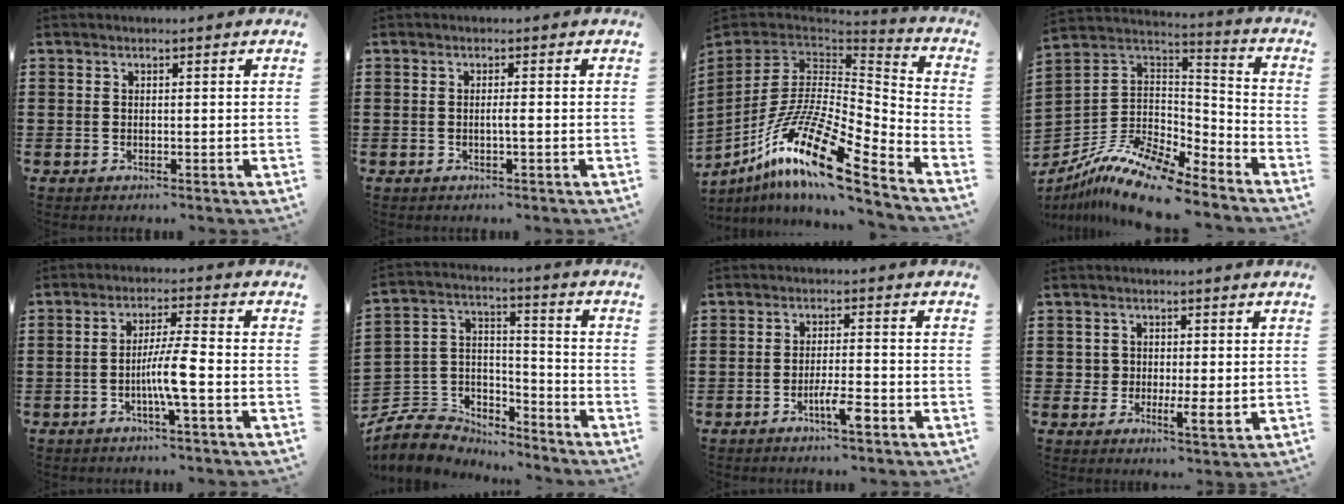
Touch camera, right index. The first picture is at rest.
{"total": 1.2, "force": [-0.4, -0.2, 1.1], "torque": [-0.019, -0.005, -0.007]}
{"total": 18.2, "force": [-11.0, 5.0, 13.7], "torque": [-0.296, 0.008, -0.209]}
{"total": 12.3, "force": [-9.7, 3.6, 6.6], "torque": [-0.144, 0.021, -0.191]}
{"total": 5.9, "force": [-1.9, 0.0, 5.6], "torque": [-0.103, -0.005, -0.038]}
{"total": 6.7, "force": [-5.9, 3.1, 0.5], "torque": [-0.035, 0.001, -0.122]}
{"total": 4.4, "force": [-2.5, 0.5, 3.6], "torque": [-0.064, -0.002, -0.045]}
{"total": 2.9, "force": [0.2, 1.9, 2.2], "torque": [-0.048, 0.004, 0.004]}